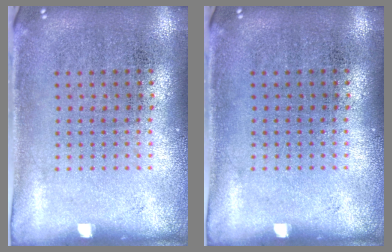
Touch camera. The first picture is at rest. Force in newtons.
{"total": 0.0}